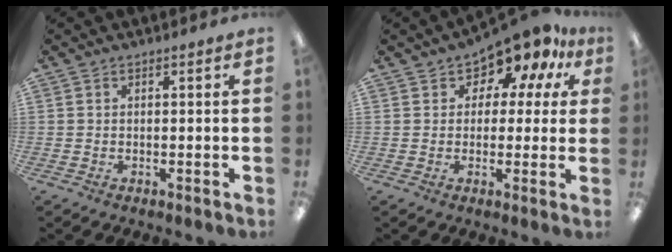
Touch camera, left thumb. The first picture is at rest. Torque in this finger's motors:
{"motor_torque": [-0.10, 0.62, 0.33, 0.21, 0.04]}